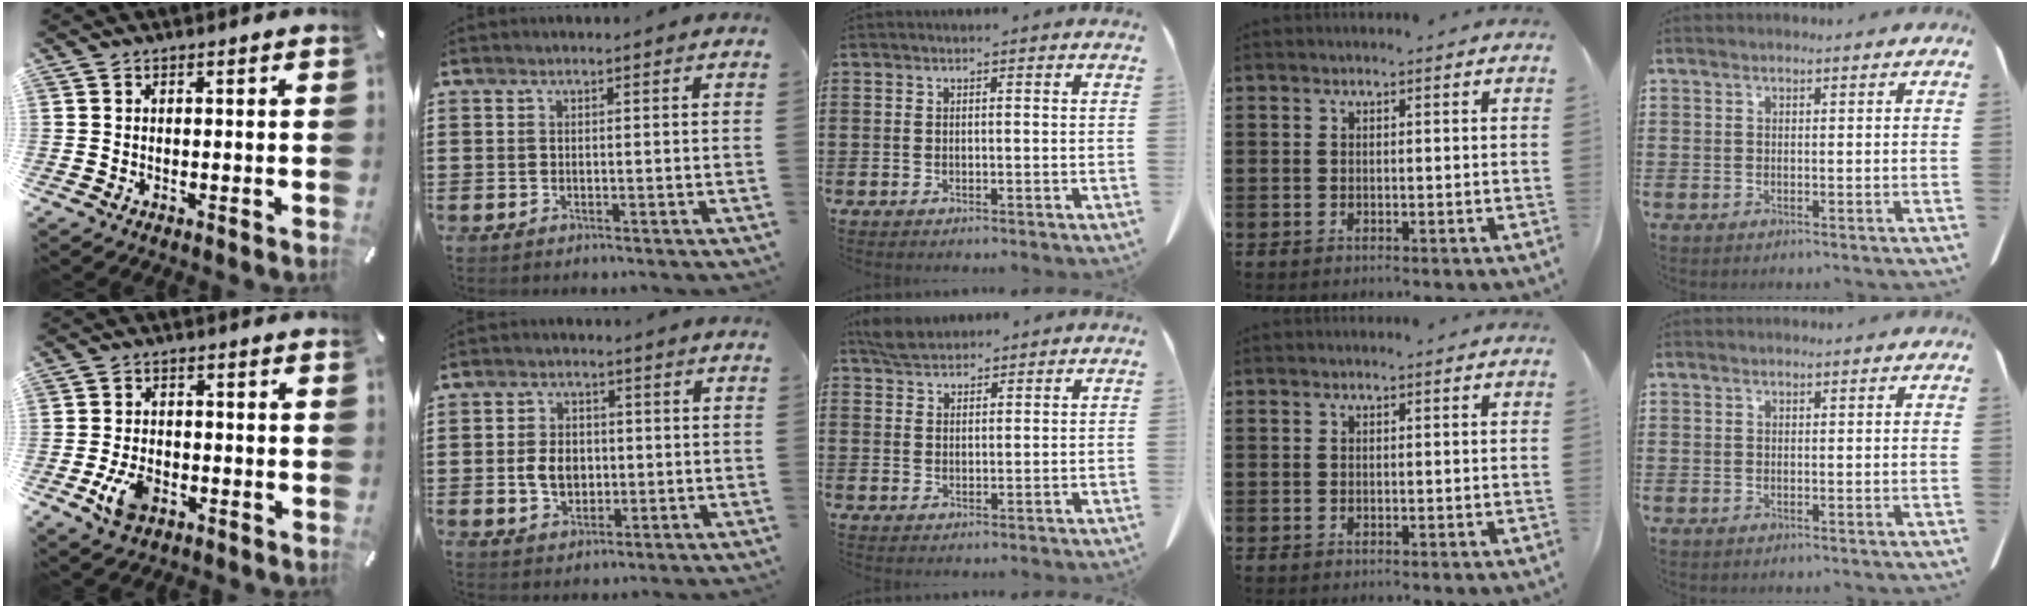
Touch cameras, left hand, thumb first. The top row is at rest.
{"thumb": {"total": 6.9, "force": [-2.6, 4.5, 4.5], "torque": [-0.094, 0.004, -0.051]}, "index": {"total": 5.0, "force": [-0.5, 3.7, 3.4], "torque": [-0.069, 0.004, -0.014]}, "middle": {"total": 3.1, "force": [2.9, 0.8, 0.7], "torque": [-0.021, -0.001, 0.056]}}